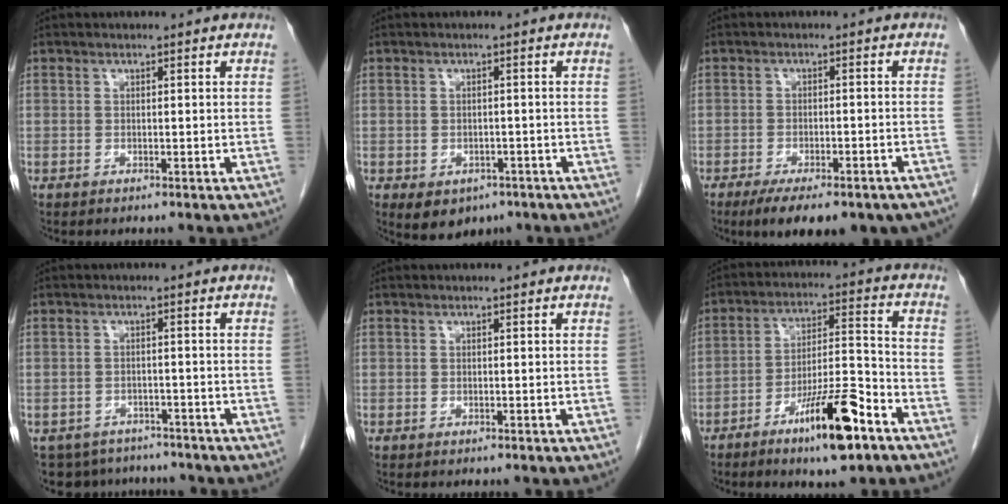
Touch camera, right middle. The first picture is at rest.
{"total": 5.7, "force": [-3.3, 4.0, 2.4], "torque": [-0.028, 0.002, -0.037]}
{"total": 14.3, "force": [-11.0, 4.3, 8.1], "torque": [-0.100, -0.004, -0.141]}
{"total": 8.4, "force": [-7.3, 3.9, 0.8], "torque": [-0.014, 0.010, -0.091]}
{"total": 0.0}
{"total": 12.5, "force": [-7.4, 2.0, 9.8], "torque": [-0.168, -0.001, -0.123]}